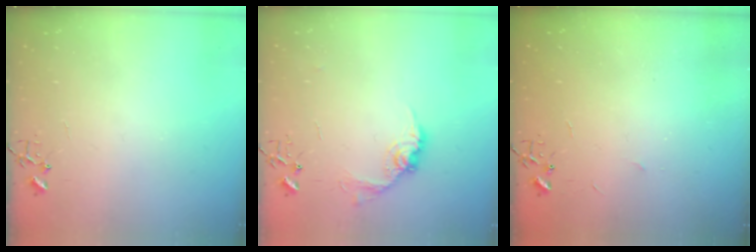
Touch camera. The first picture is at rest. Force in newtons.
{"total": 11.2, "press": 11.2, "slide": 0.6}
{"total": 2.2, "press": 2.2, "slide": 0.3}